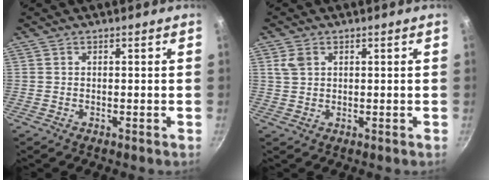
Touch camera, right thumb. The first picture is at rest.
{"total": 3.0, "force": [1.1, 2.3, 1.6], "torque": [-0.023, 0.000, 0.024]}